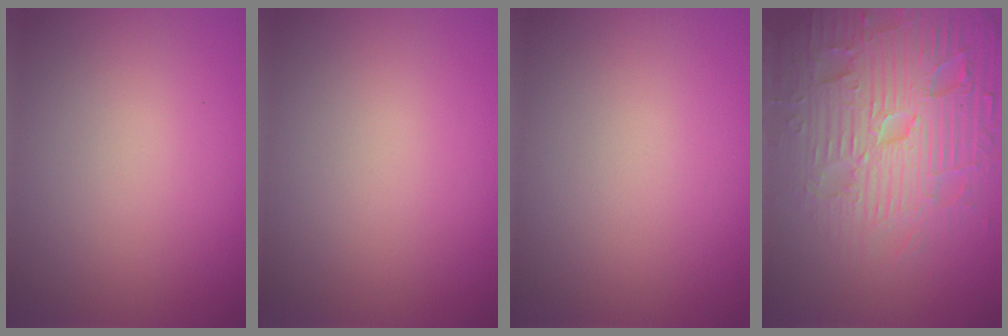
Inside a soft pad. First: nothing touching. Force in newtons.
{"total": 0.0}
{"total": 0.0}
{"total": 7.8, "press": 7.6, "slide": 1.9}